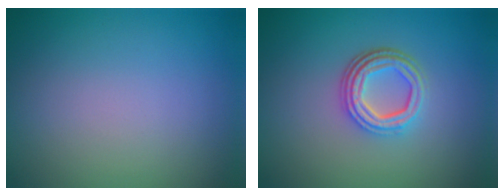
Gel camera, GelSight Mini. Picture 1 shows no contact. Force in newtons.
{"total": 4.4, "press": 3.2, "slide": 3.0}